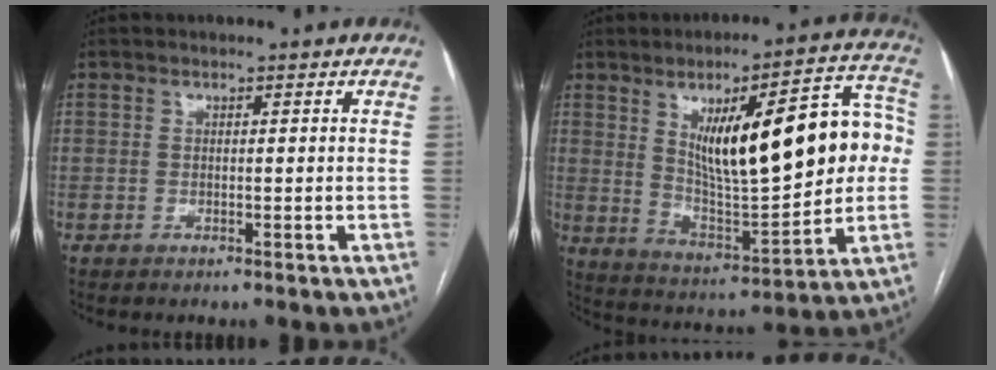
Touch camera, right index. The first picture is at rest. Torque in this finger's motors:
{"motor_torque": [0.94, 0.21, 0.60, 0.21]}